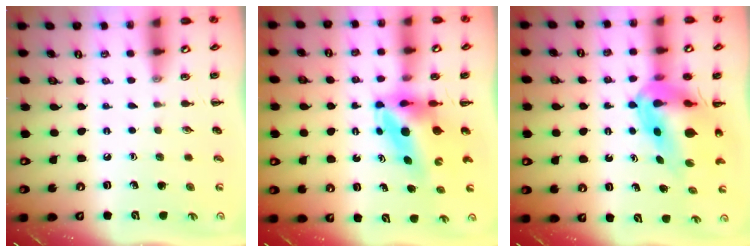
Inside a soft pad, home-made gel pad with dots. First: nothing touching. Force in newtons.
{"total": 6.3, "press": 6.0, "slide": 1.8}
{"total": 10.6, "press": 10.1, "slide": 3.2}